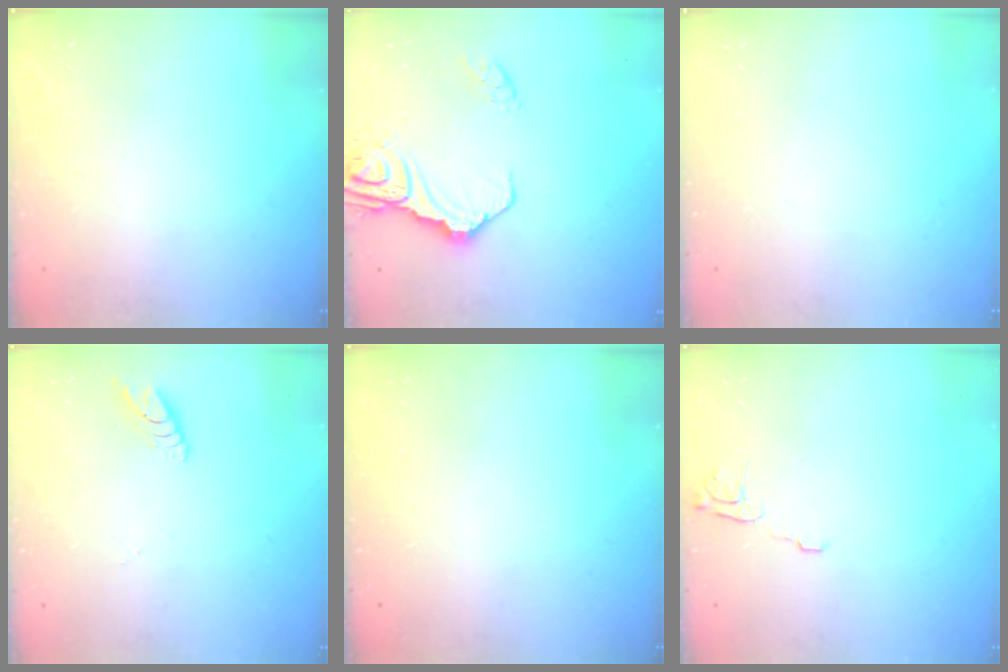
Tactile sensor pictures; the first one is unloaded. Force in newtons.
{"total": 14.8, "press": 14.7, "slide": 1.7}
{"total": 0.0}
{"total": 5.8, "press": 5.8, "slide": 0.5}
{"total": 0.0}
{"total": 5.2, "press": 5.1, "slide": 0.5}